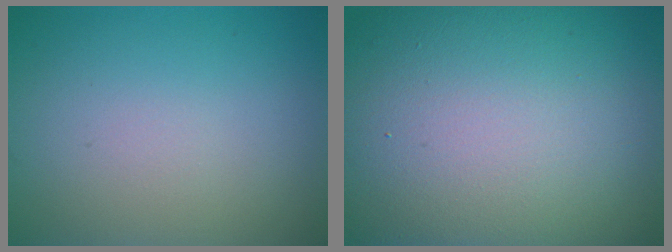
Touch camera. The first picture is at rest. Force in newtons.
{"total": 21.2, "press": 21.1, "slide": 1.4}